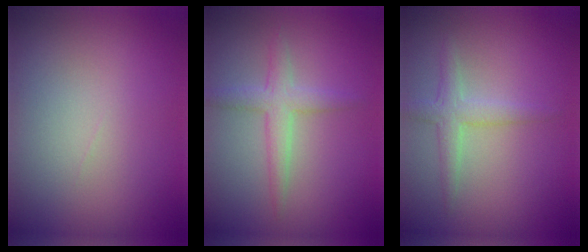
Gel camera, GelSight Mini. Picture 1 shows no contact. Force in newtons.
{"total": 2.4, "press": 2.4, "slide": 0.1}
{"total": 2.2, "press": 2.2, "slide": 0.1}